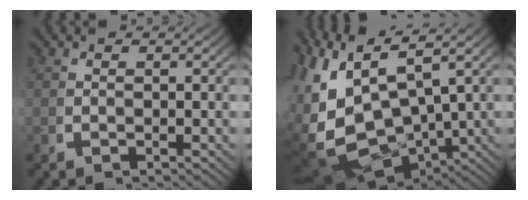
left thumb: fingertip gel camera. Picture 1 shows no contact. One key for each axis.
{"total": 17.3, "fx": -1.5, "fy": 12.9, "fz": 11.4, "tx": -0.265, "ty": -0.068, "tz": 0.006}